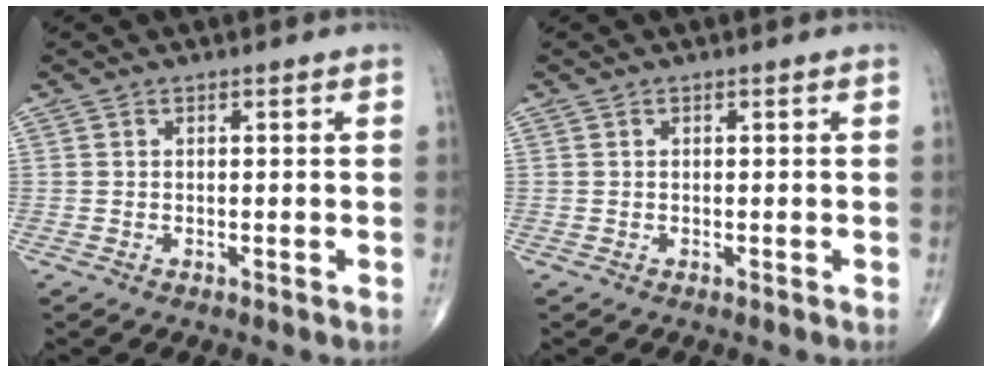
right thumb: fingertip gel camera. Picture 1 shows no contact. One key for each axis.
{"total": 0.0}